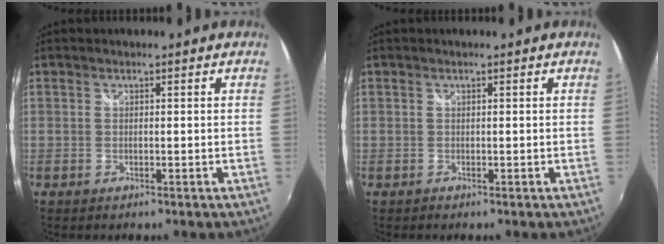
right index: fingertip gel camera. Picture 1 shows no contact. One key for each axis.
{"total": 0.0}